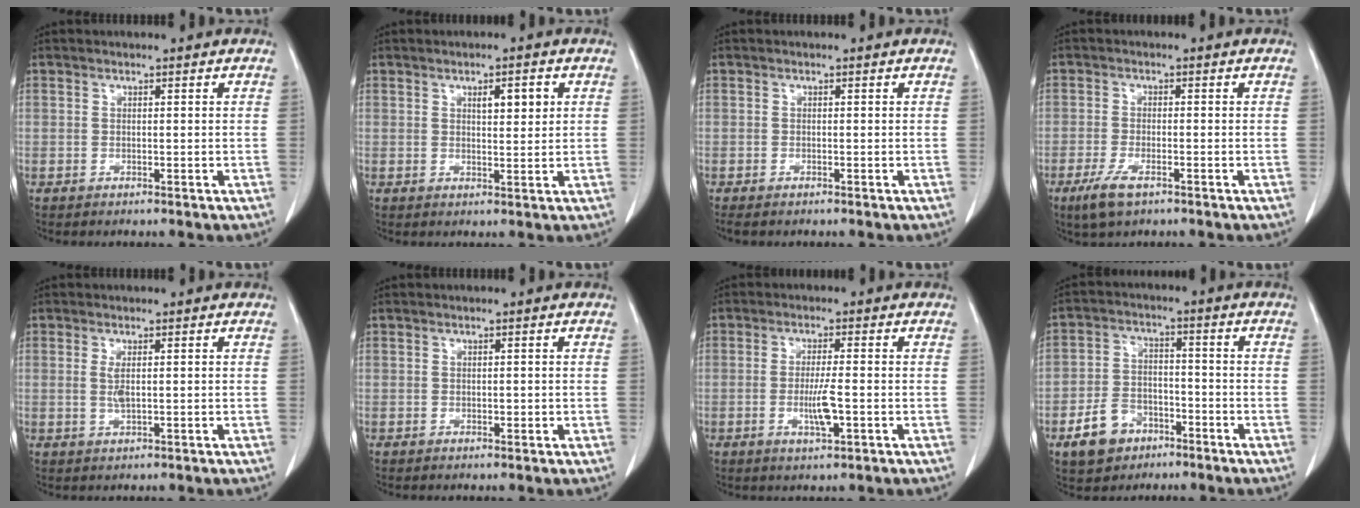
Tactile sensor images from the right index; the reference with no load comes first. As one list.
[{"total": 3.5, "force": [1.3, 1.0, 3.1], "torque": [-0.048, 0.000, 0.021]}, {"total": 1.3, "force": [-1.1, 0.3, 0.5], "torque": [-0.011, -0.004, -0.015]}, {"total": 4.6, "force": [-2.9, 1.3, 3.4], "torque": [-0.077, -0.009, -0.049]}, {"total": 2.0, "force": [0.2, 0.4, 2.0], "torque": [-0.044, -0.004, 0.006]}, {"total": 0.6, "force": [-0.1, 0.4, 0.4], "torque": [-0.004, 0.000, 0.001]}, {"total": 4.6, "force": [-1.2, 0.4, 4.4], "torque": [-0.086, -0.008, -0.020]}, {"total": 7.8, "force": [-4.5, 5.5, 3.2], "torque": [-0.073, 0.014, -0.073]}]